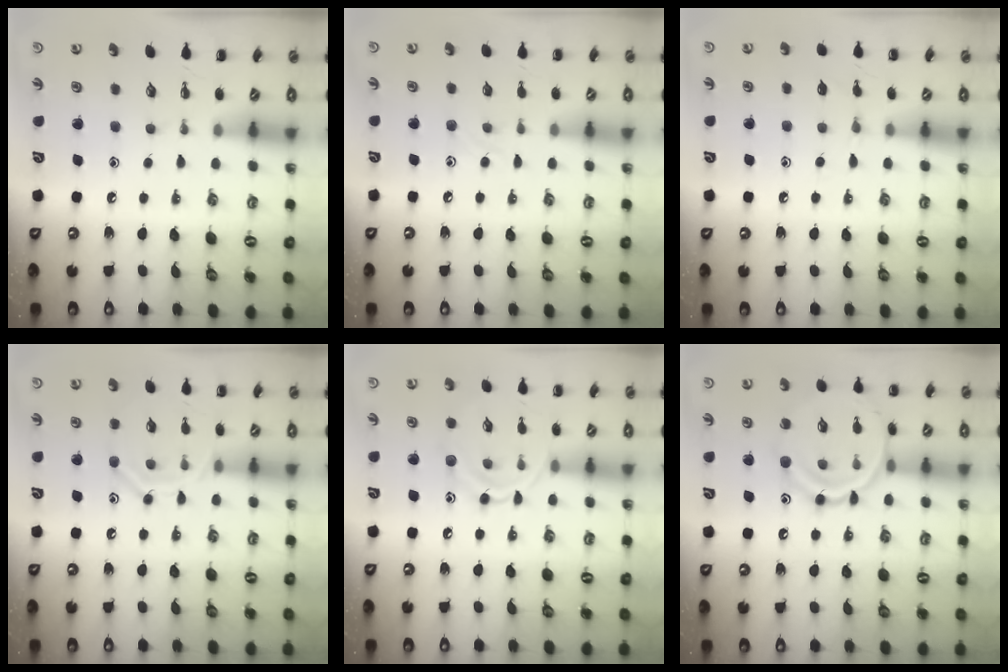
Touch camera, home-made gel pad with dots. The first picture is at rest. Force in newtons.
{"total": 5.0, "press": 4.8, "slide": 1.6}
{"total": 4.6, "press": 4.4, "slide": 1.5}
{"total": 10.3, "press": 10.3, "slide": 1.0}
{"total": 9.5, "press": 9.5, "slide": 0.6}
{"total": 14.8, "press": 14.7, "slide": 1.4}